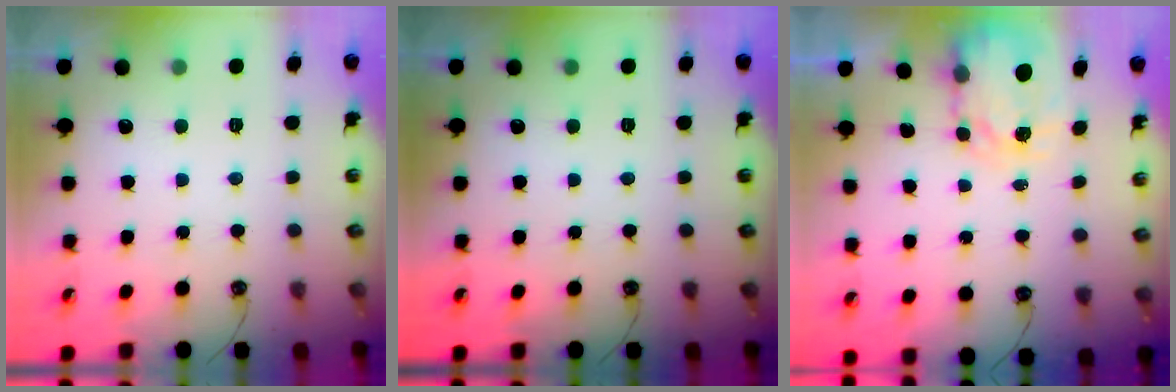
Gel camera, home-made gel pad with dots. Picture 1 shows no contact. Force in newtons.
{"total": 0.0}
{"total": 4.0, "press": 4.0, "slide": 0.2}